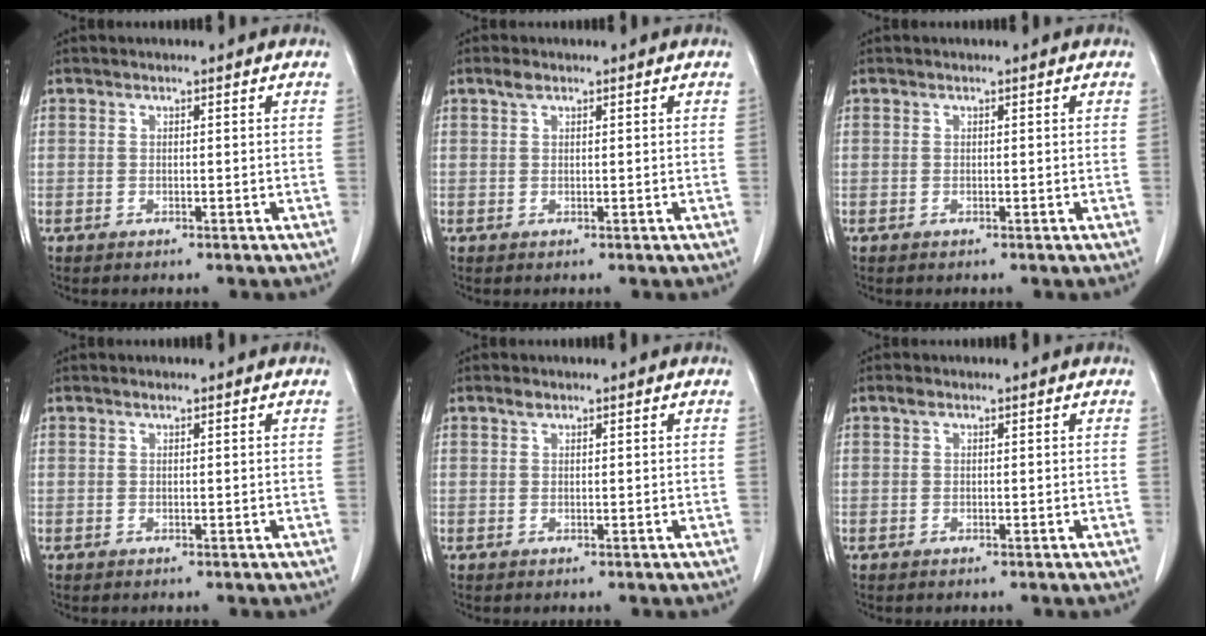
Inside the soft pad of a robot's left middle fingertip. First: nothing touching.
{"total": 1.1, "force": [0.8, 0.5, 0.6], "torque": [-0.016, 0.007, 0.015]}
{"total": 0.0}
{"total": 0.0}
{"total": 0.8, "force": [0.6, 0.3, 0.3], "torque": [-0.009, 0.002, 0.011]}
{"total": 0.6, "force": [0.3, 0.3, 0.4], "torque": [-0.007, 0.008, 0.005]}